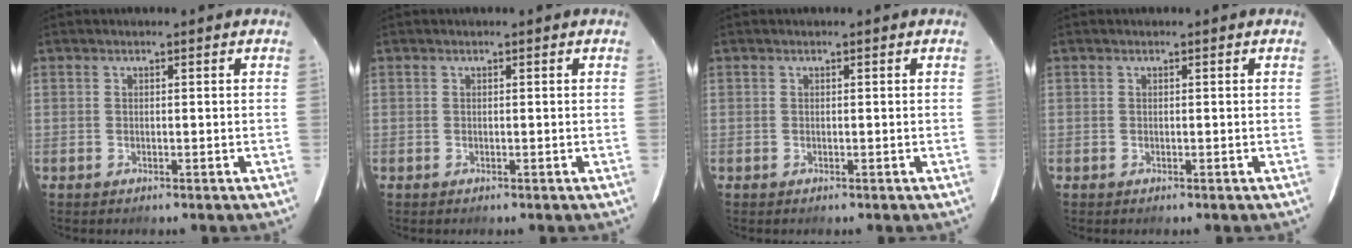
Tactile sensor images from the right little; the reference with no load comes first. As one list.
[{"total": 0.0}, {"total": 0.0}, {"total": 0.0}]